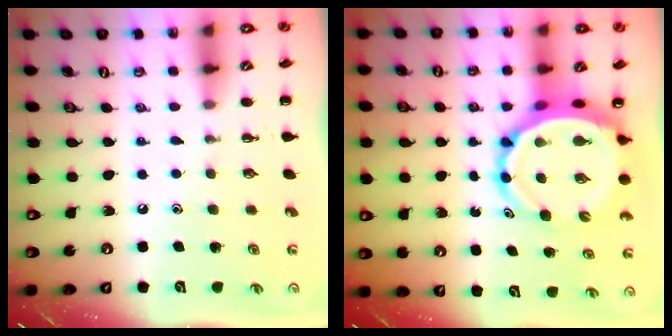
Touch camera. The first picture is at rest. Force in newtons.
{"total": 10.2, "press": 9.7, "slide": 3.3}